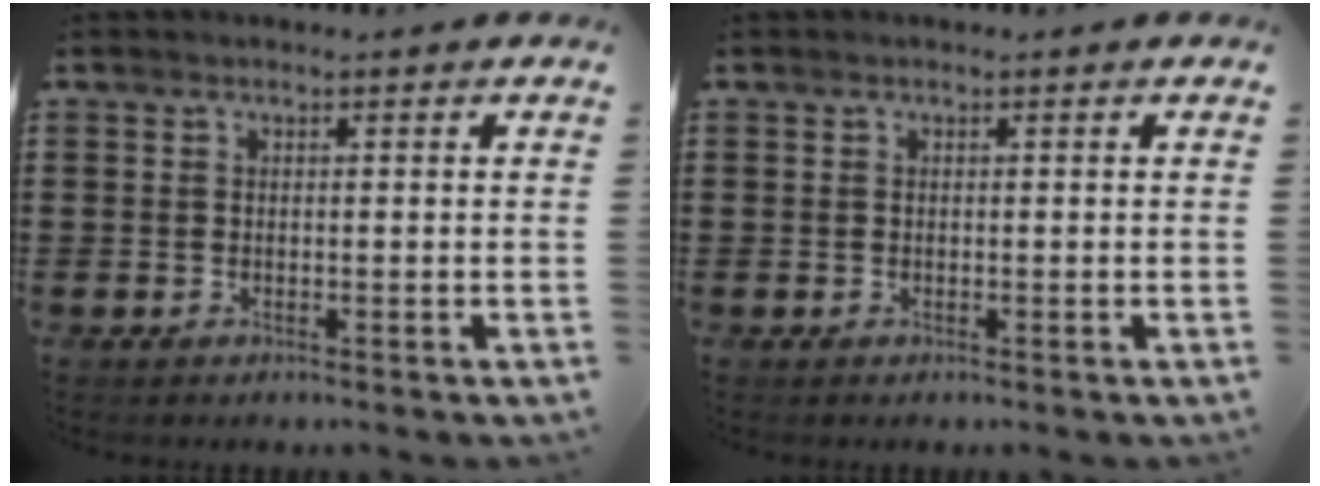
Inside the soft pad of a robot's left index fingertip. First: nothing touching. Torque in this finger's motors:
{"motor_torque": [-0.01, -0.01, 0.02, 0.00]}